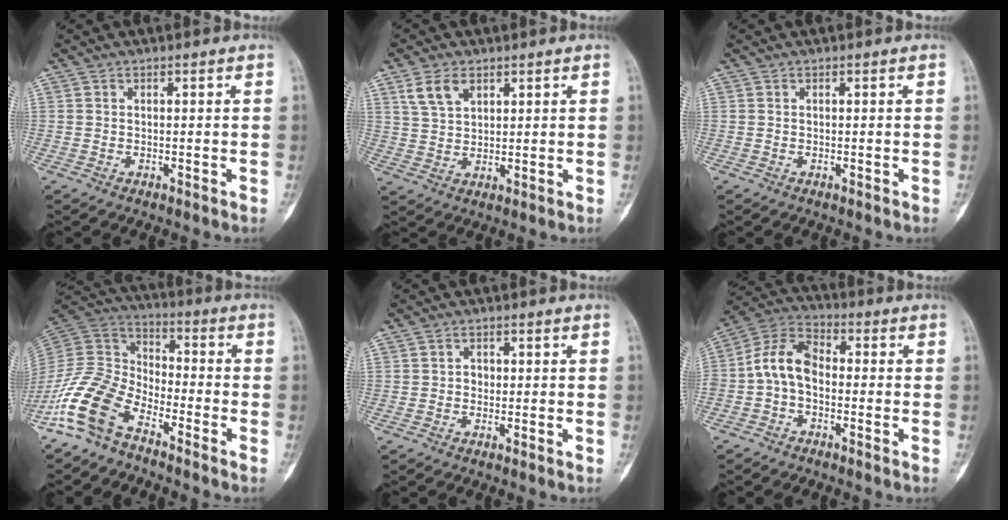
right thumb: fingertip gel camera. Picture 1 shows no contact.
{"total": 5.6, "force": [3.1, 3.3, 3.3], "torque": [-0.056, -0.009, 0.065]}
{"total": 0.0}
{"total": 13.4, "force": [-8.8, 6.7, 7.6], "torque": [-0.156, 0.067, -0.186]}
{"total": 1.2, "force": [0.0, 1.1, 0.6], "torque": [-0.004, 0.004, -0.003]}
{"total": 9.0, "force": [-1.3, 5.8, 6.8], "torque": [-0.123, 0.034, -0.039]}